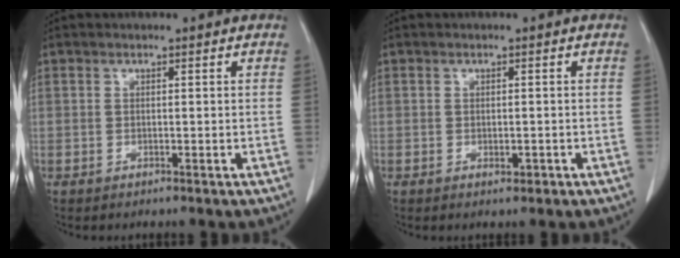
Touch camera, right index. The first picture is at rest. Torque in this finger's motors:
{"motor_torque": [-0.01, 0.07, 0.00, -0.01]}